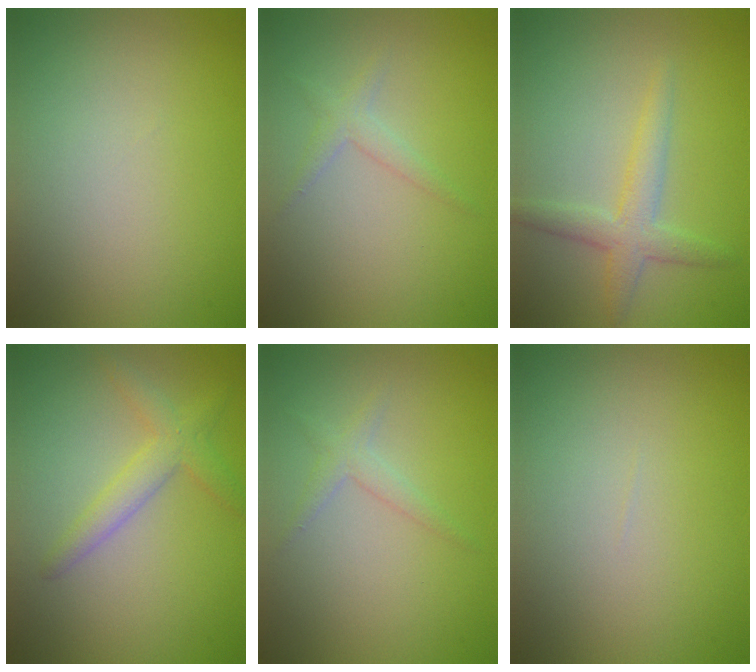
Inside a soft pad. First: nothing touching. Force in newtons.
{"total": 1.4, "press": 1.4, "slide": 0.1}
{"total": 2.9, "press": 2.9, "slide": 0.0}
{"total": 2.7, "press": 2.7, "slide": 0.1}
{"total": 1.4, "press": 1.4, "slide": 0.1}
{"total": 0.0}